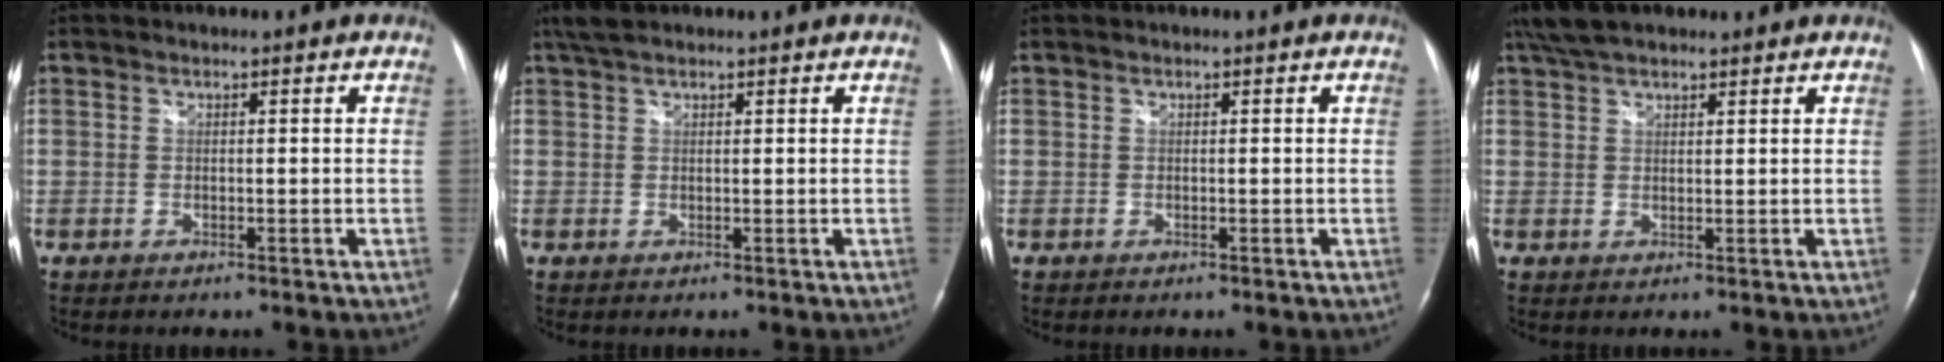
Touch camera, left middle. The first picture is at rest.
{"total": 3.0, "force": [2.3, 1.2, 1.5], "torque": [-0.029, 0.021, 0.044]}
{"total": 0.0}
{"total": 6.0, "force": [4.8, 2.3, 2.7], "torque": [-0.053, 0.030, 0.090]}